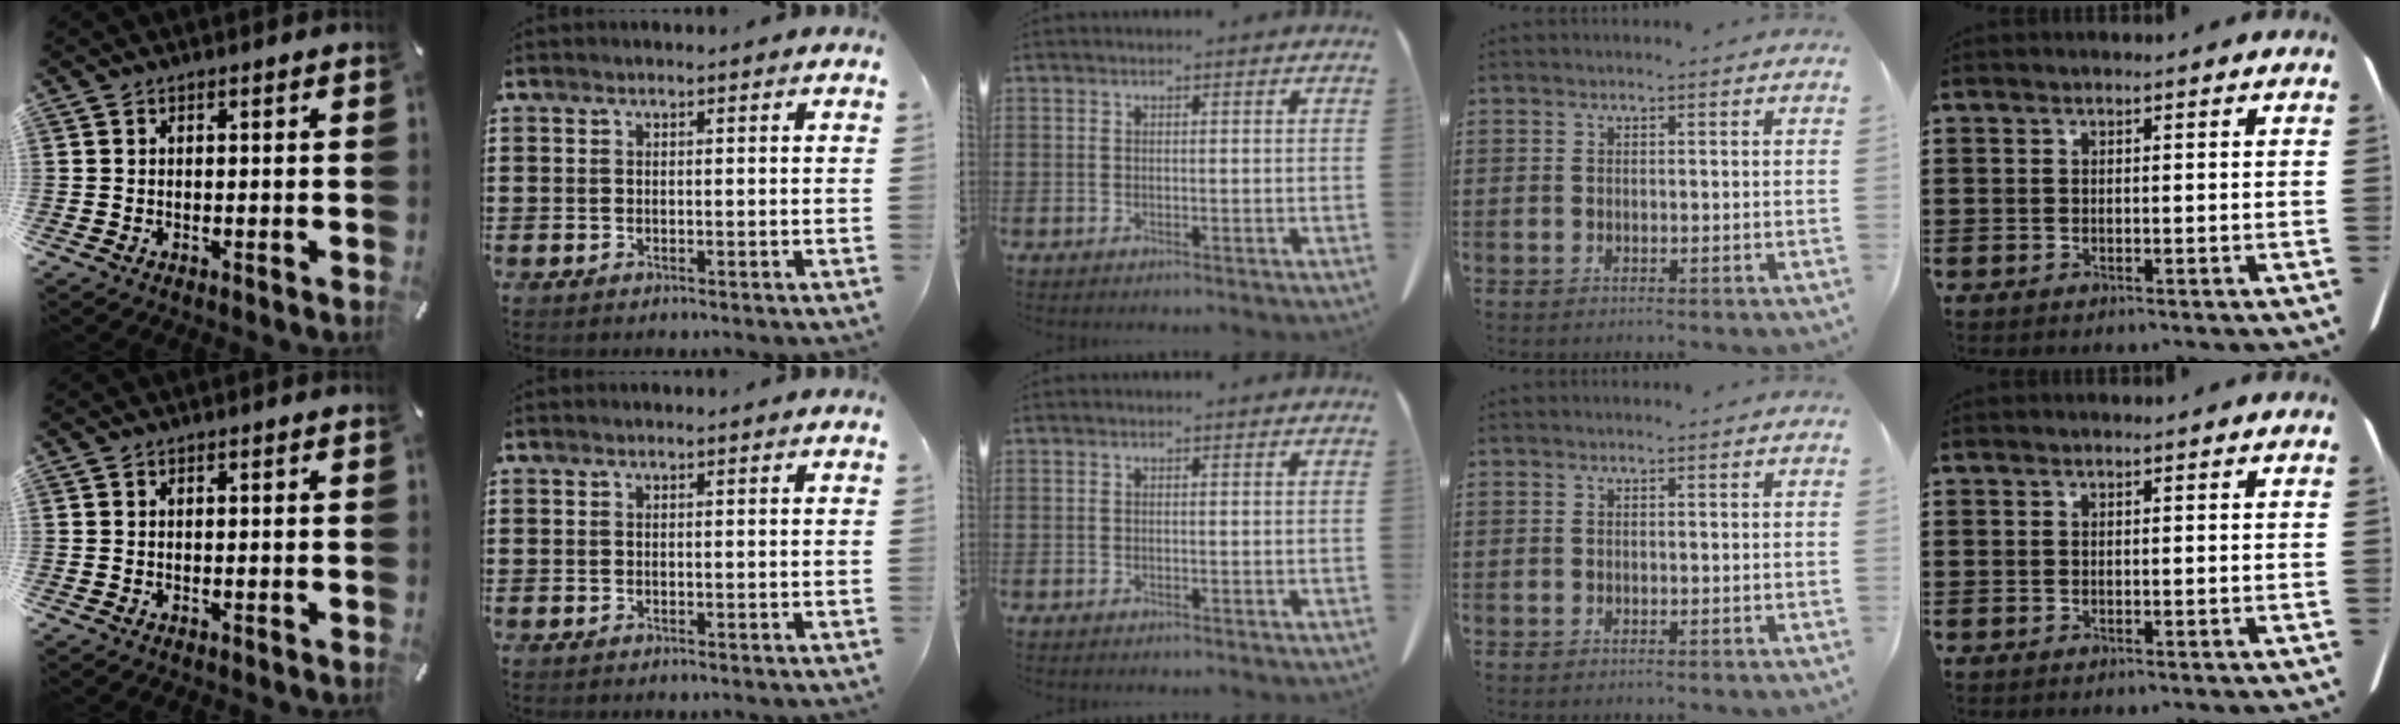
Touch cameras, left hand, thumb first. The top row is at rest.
{}